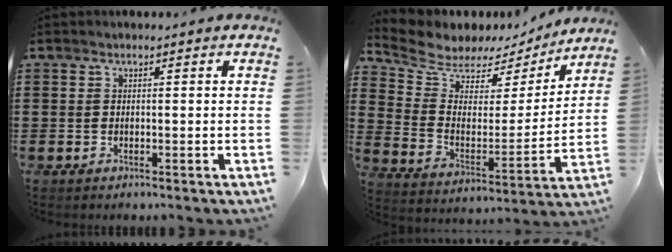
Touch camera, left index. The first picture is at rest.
{"total": 5.9, "force": [5.4, 2.5, 0.2], "torque": [-0.048, -0.040, 0.091]}